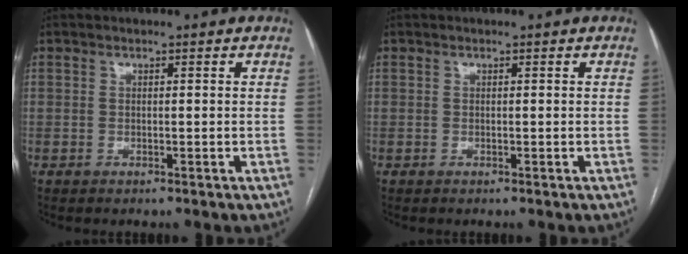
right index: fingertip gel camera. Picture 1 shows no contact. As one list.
[{"total": 0.0}]